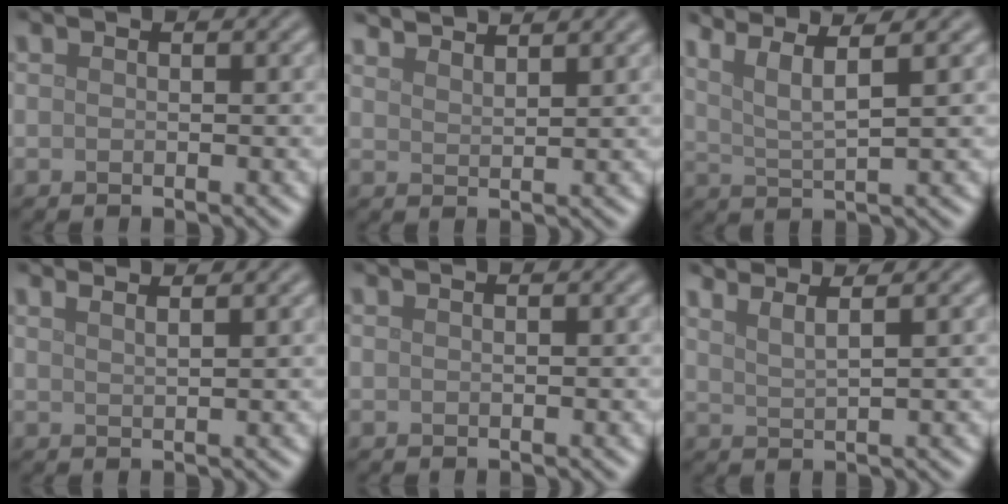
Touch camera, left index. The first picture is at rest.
{"total": 4.2, "force": [3.9, 0.8, 1.4], "torque": [-0.001, 0.011, 0.042]}
{"total": 5.3, "force": [3.4, 1.0, 4.0], "torque": [-0.066, 0.016, 0.049]}
{"total": 3.5, "force": [2.7, 1.3, 1.8], "torque": [0.001, 0.021, 0.005]}
{"total": 0.8, "force": [0.4, 0.3, 0.6], "torque": [-0.008, 0.004, 0.001]}
{"total": 3.6, "force": [2.8, 1.1, 2.0], "torque": [-0.014, 0.017, 0.019]}